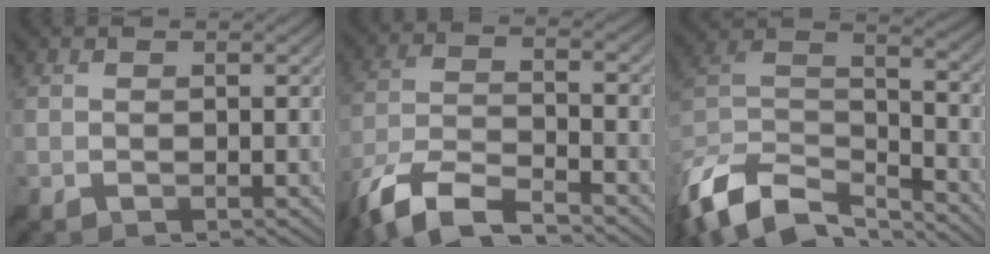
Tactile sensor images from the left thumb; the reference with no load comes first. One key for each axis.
{"total": 10.4, "fx": -7.9, "fy": 2.9, "fz": 6.2, "tx": -0.136, "ty": -0.014, "tz": -0.163}
{"total": 14.2, "fx": -10.3, "fy": 6.3, "fz": 7.5, "tx": -0.205, "ty": -0.016, "tz": -0.178}